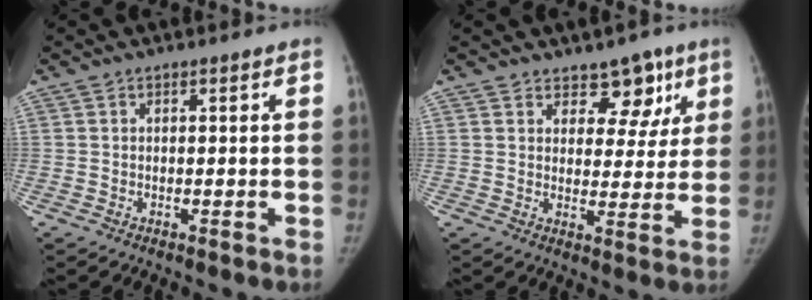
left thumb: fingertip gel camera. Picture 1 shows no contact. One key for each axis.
{"total": 7.6, "fx": 4.9, "fy": 4.9, "fz": 3.1, "tx": 0.006, "ty": -0.021, "tz": 0.066}